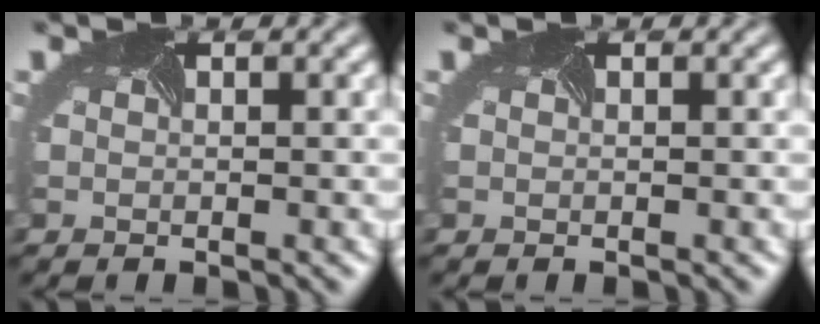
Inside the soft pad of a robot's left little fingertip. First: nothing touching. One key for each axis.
{"total": 0.0}